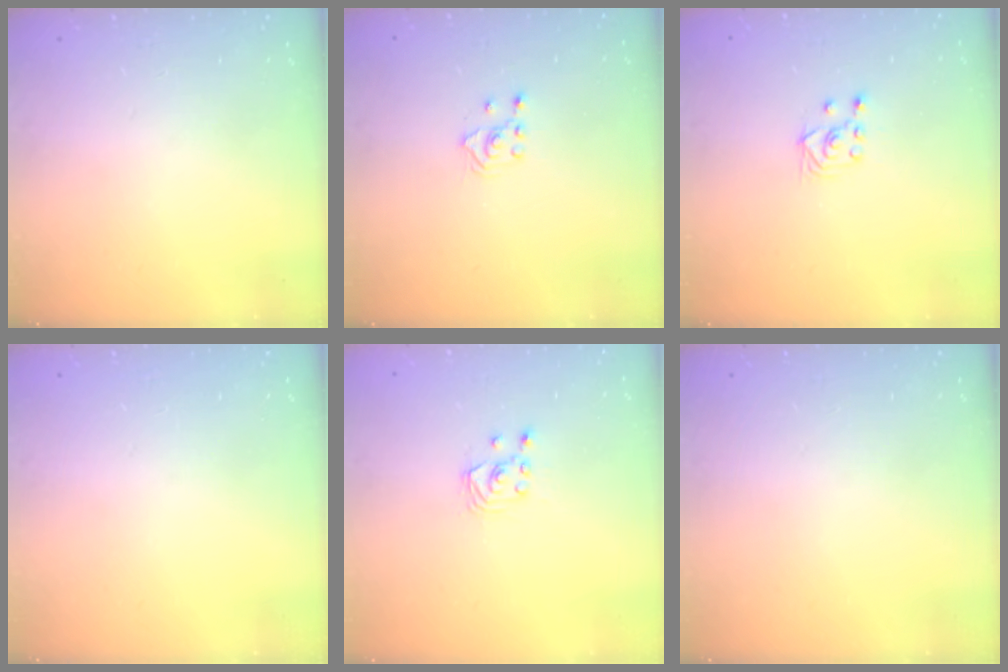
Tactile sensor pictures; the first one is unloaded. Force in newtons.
{"total": 3.2, "press": 3.1, "slide": 1.0}
{"total": 2.8, "press": 2.6, "slide": 1.1}
{"total": 0.0}
{"total": 2.9, "press": 2.8, "slide": 0.3}
{"total": 0.0}